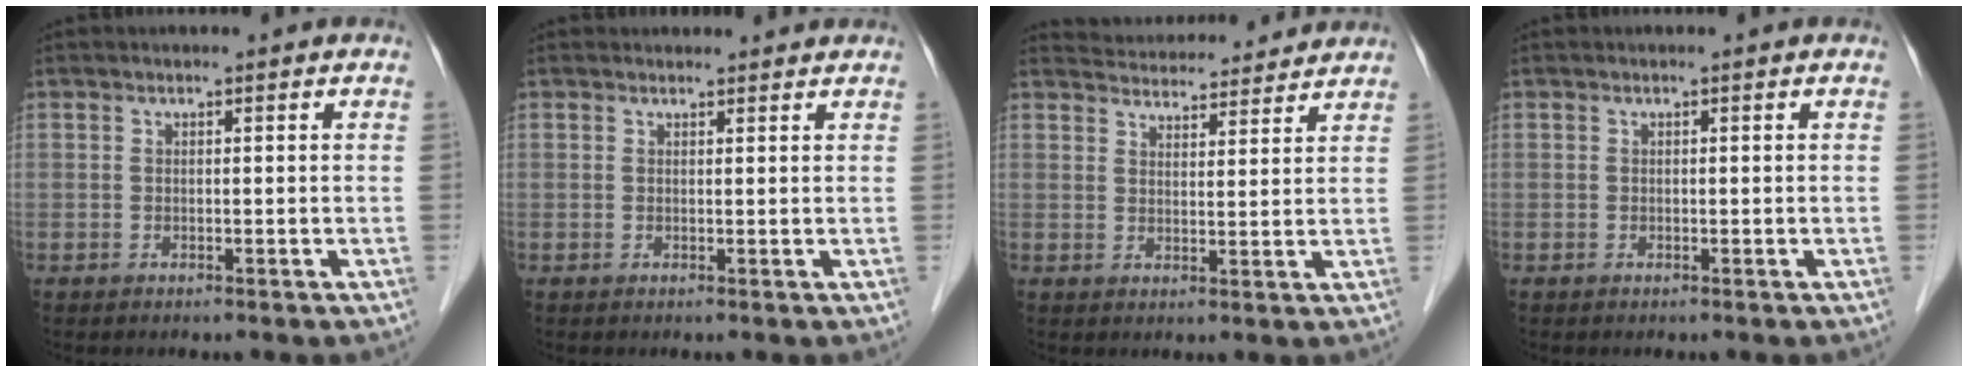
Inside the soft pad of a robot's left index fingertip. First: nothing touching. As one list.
[{"total": 2.7, "force": [2.6, 0.7, 0.2], "torque": [-0.007, 0.010, 0.029]}, {"total": 10.9, "force": [10.6, 1.8, 1.9], "torque": [-0.025, 0.018, 0.141]}, {"total": 0.0}]